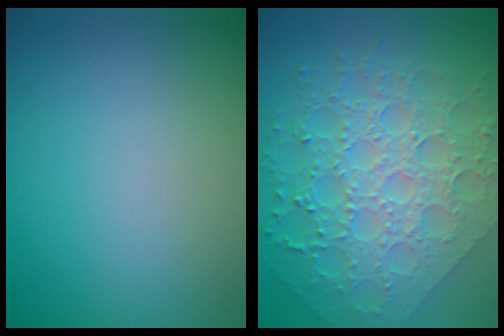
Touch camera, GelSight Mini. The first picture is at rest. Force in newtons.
{"total": 8.4, "press": 6.2, "slide": 5.6}